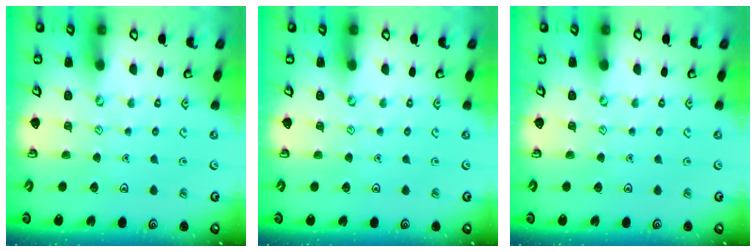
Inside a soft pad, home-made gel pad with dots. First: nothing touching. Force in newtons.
{"total": 0.0}
{"total": 0.0}